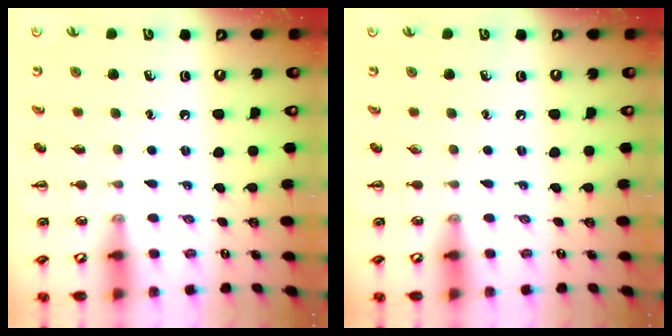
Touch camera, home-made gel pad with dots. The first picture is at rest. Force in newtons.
{"total": 0.0}